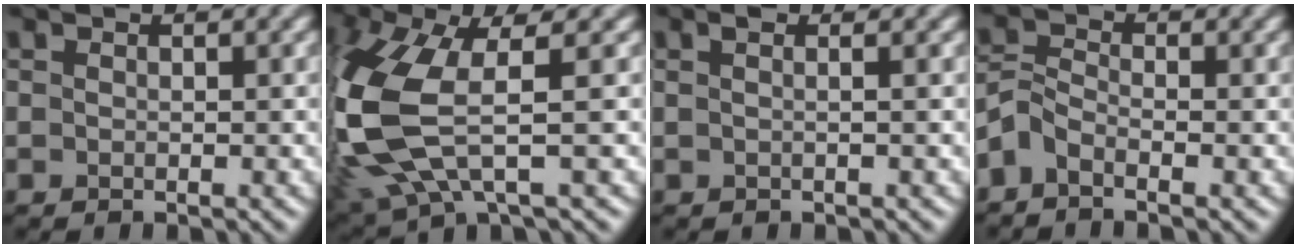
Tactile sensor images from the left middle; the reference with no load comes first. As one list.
[{"total": 10.4, "force": [-0.2, 4.4, 9.4], "torque": [-0.259, -0.027, -0.002]}, {"total": 1.2, "force": [0.5, 0.0, 1.1], "torque": [-0.023, 0.002, -0.001]}, {"total": 2.3, "force": [-1.8, 0.9, 1.1], "torque": [-0.030, 0.007, -0.048]}]